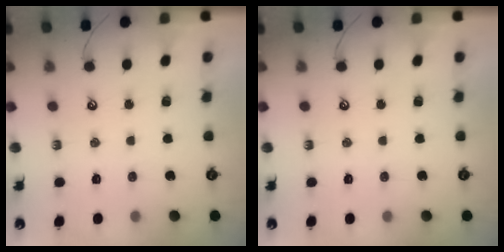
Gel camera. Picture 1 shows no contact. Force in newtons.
{"total": 0.0}